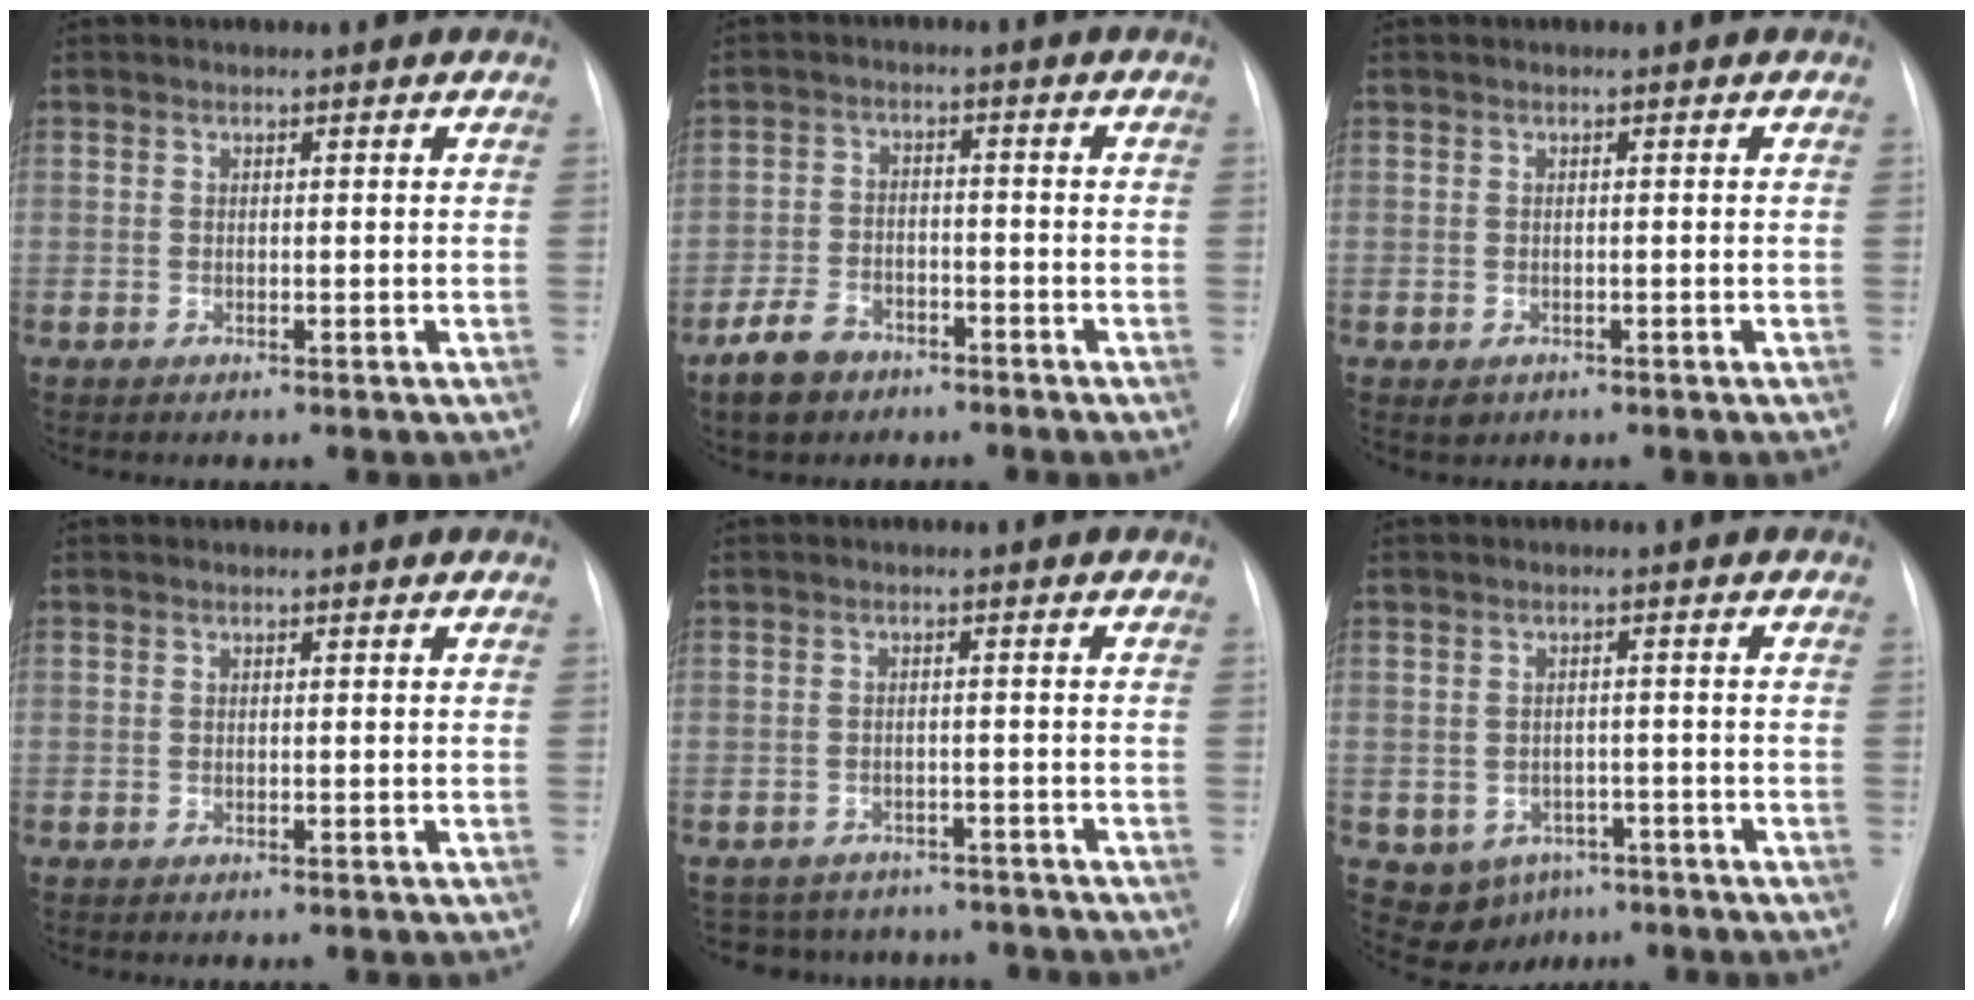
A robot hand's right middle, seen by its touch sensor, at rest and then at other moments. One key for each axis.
{"total": 5.9, "fx": -4.2, "fy": 3.4, "fz": 2.4, "tx": -0.060, "ty": 0.000, "tz": -0.072}
{"total": 1.2, "fx": -0.6, "fy": 1.0, "fz": 0.3, "tx": -0.005, "ty": 0.002, "tz": -0.003}
{"total": 0.0}
{"total": 10.8, "fx": -9.5, "fy": 4.6, "fz": 1.8, "tx": -0.034, "ty": 0.020, "tz": -0.108}
{"total": 6.3, "fx": -3.3, "fy": 5.0, "fz": 2.0, "tx": -0.032, "ty": 0.010, "tz": -0.034}